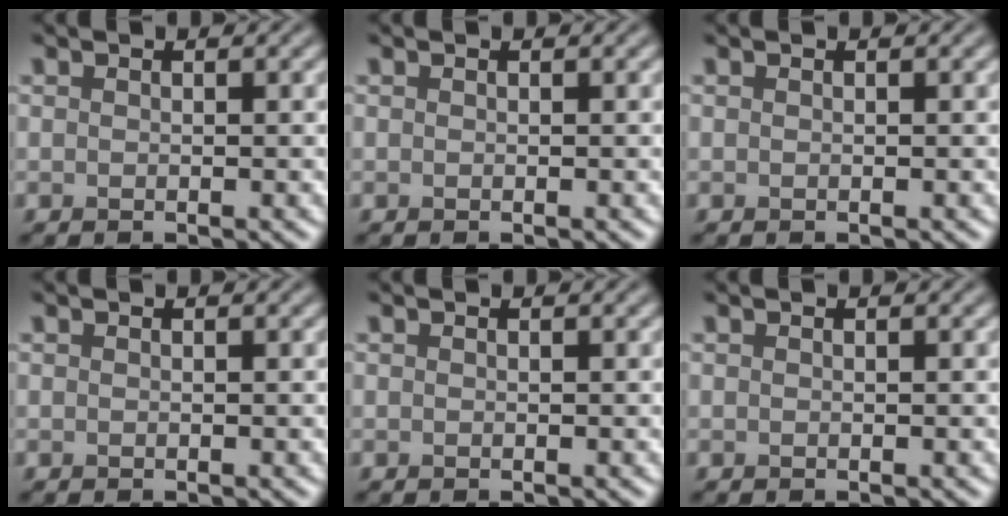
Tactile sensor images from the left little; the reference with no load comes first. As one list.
[{"total": 0.0}, {"total": 0.0}, {"total": 0.0}, {"total": 0.0}, {"total": 0.0}]